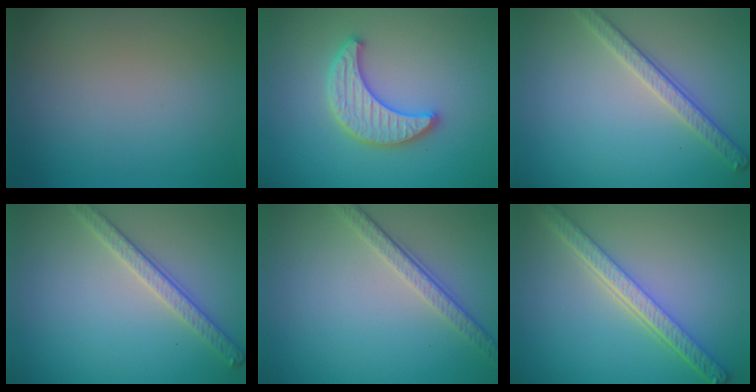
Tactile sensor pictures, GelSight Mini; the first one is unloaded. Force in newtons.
{"total": 4.4, "press": 4.3, "slide": 0.8}
{"total": 2.8, "press": 2.7, "slide": 0.8}
{"total": 2.8, "press": 2.7, "slide": 0.8}
{"total": 3.6, "press": 2.5, "slide": 2.6}
{"total": 5.1, "press": 4.0, "slide": 3.1}